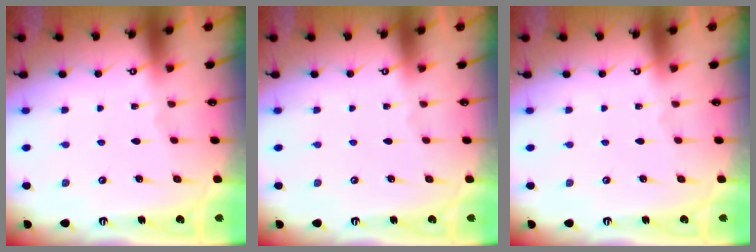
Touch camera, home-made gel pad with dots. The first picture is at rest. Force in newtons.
{"total": 0.0}
{"total": 0.0}